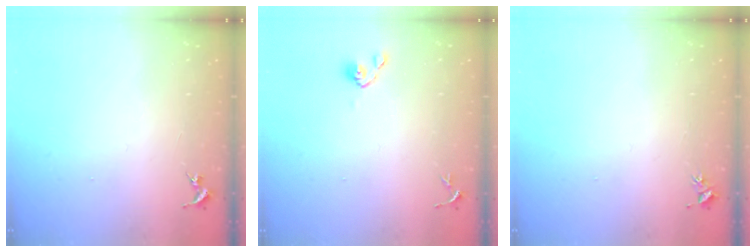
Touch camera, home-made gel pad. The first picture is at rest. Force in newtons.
{"total": 4.3, "press": 4.2, "slide": 1.1}
{"total": 3.4, "press": 3.4, "slide": 0.5}